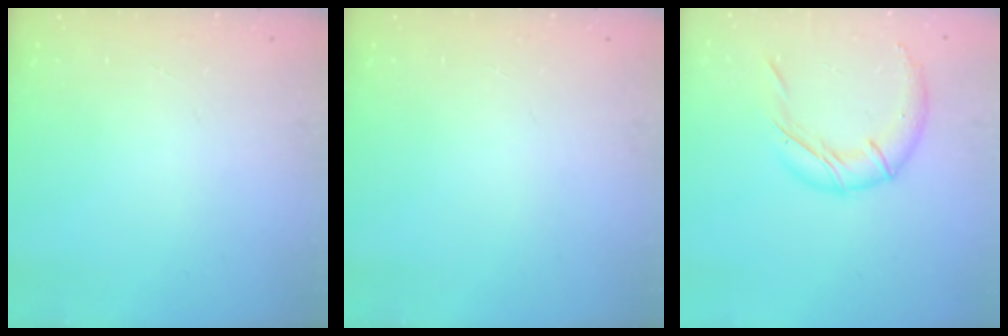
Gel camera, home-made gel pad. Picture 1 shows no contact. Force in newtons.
{"total": 0.0}
{"total": 13.2, "press": 13.2, "slide": 1.3}